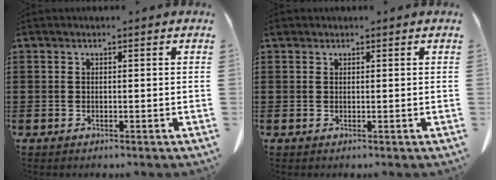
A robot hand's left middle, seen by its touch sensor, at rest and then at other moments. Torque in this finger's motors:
{"motor_torque": [-0.05, 0.07, 0.02, 0.00]}